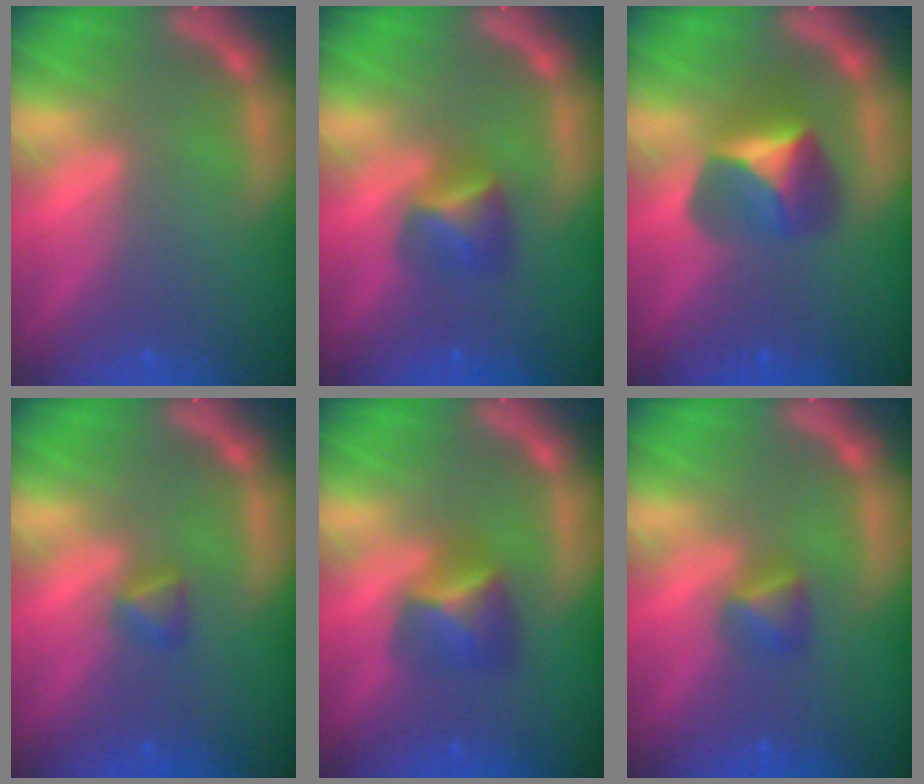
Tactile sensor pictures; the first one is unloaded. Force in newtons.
{"total": 2.9}
{"total": 4.4}
{"total": 1.4}
{"total": 3.4}
{"total": 1.9}